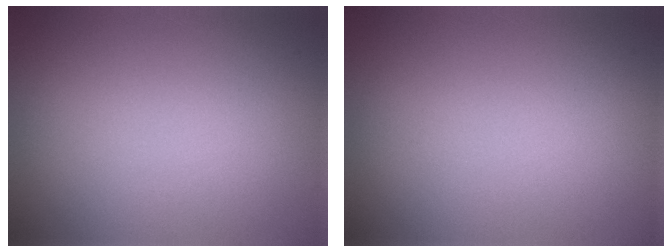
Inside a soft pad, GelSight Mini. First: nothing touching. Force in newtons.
{"total": 0.0}